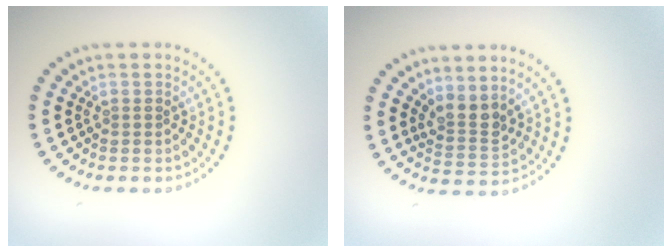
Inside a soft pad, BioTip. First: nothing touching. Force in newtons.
{"total": 2.5, "press": 1.9, "slide": 1.7}